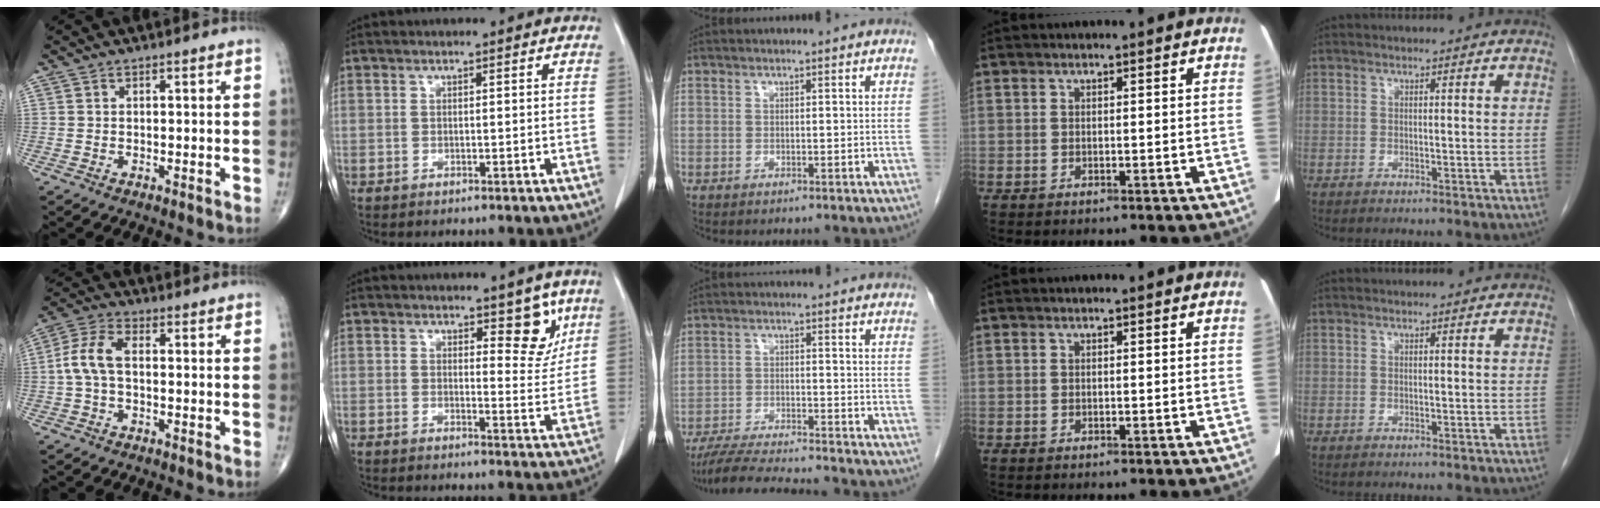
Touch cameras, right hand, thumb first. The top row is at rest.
{"thumb": {"total": 6.8, "force": [-0.2, 3.7, 5.7], "torque": [-0.127, 0.024, -0.010]}, "index": {"total": 5.3, "force": [3.3, 2.2, 3.5], "torque": [-0.028, -0.013, 0.040]}, "middle": {"total": 11.0, "force": [-10.2, -0.1, 4.0], "torque": [-0.064, -0.011, -0.169]}}